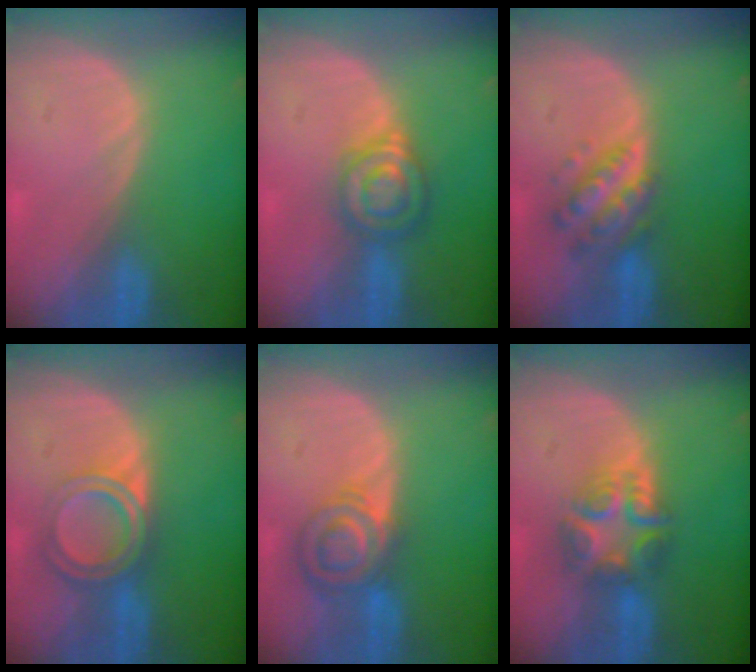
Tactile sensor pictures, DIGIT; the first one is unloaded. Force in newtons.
{"total": 6.0, "press": 5.7, "slide": 1.7}
{"total": 6.1, "press": 6.1, "slide": 0.4}
{"total": 6.4, "press": 5.4, "slide": 3.4}
{"total": 7.0, "press": 6.3, "slide": 3.1}
{"total": 7.6, "press": 6.5, "slide": 3.9}